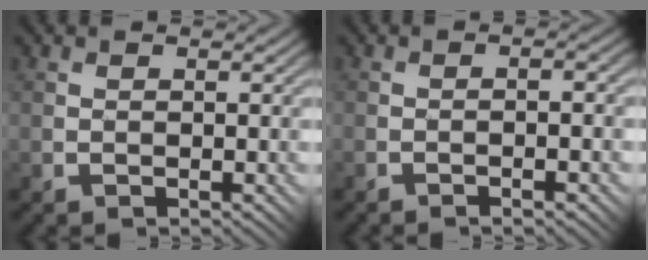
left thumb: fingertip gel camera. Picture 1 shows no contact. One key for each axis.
{"total": 3.6, "fx": -1.8, "fy": 0.7, "fz": 3.0, "tx": -0.038, "ty": 0.006, "tz": -0.020}